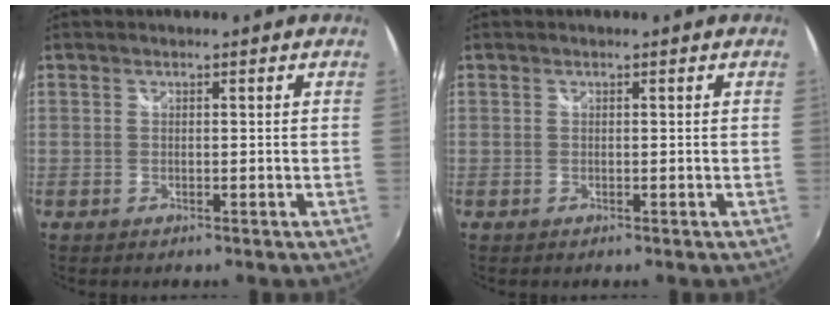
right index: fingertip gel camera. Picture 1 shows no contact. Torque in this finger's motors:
{"motor_torque": [0.00, 0.00, 0.00, -0.01]}